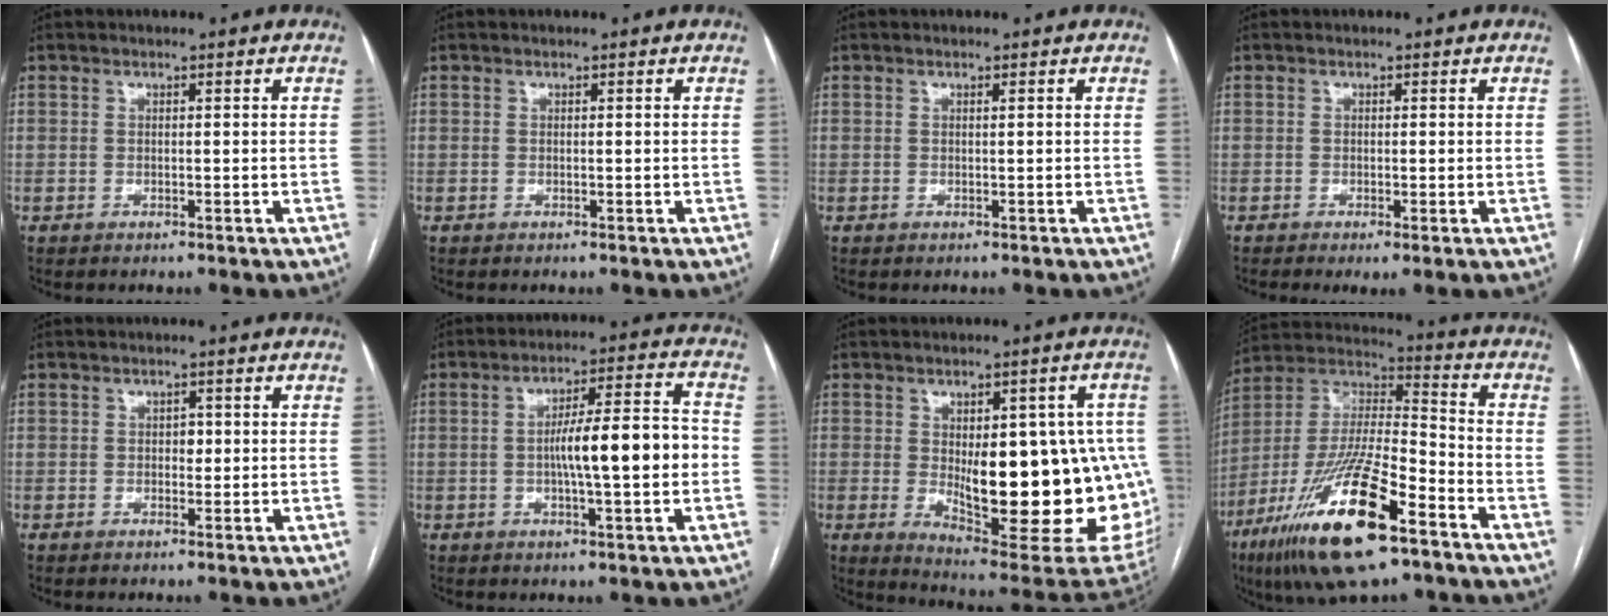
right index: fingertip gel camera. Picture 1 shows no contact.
{"total": 0.0}
{"total": 0.0}
{"total": 1.6, "force": [-0.6, 0.2, 1.5], "torque": [-0.025, -0.006, -0.008]}
{"total": 1.3, "force": [0.1, 0.9, 1.0], "torque": [-0.010, 0.003, 0.001]}
{"total": 11.3, "force": [-1.3, 1.1, 11.1], "torque": [-0.176, 0.020, -0.021]}
{"total": 24.0, "force": [-2.1, 8.2, 22.5], "torque": [-0.225, 0.005, 0.002]}
{"total": 23.1, "force": [-12.6, 4.9, 18.7], "torque": [-0.379, -0.037, -0.227]}